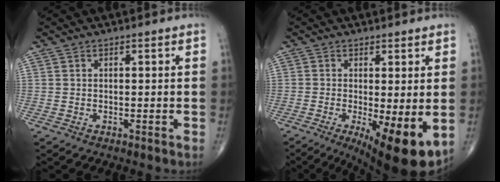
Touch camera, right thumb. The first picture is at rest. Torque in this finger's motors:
{"motor_torque": [1.13, 2.00, 0.41, -0.02, 0.12]}